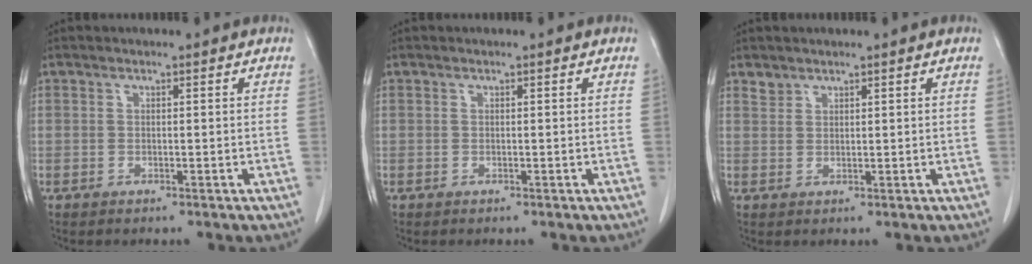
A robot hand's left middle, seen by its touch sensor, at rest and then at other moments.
{"total": 0.0}
{"total": 1.4, "force": [1.2, 0.6, -0.1], "torque": [0.006, 0.003, 0.023]}